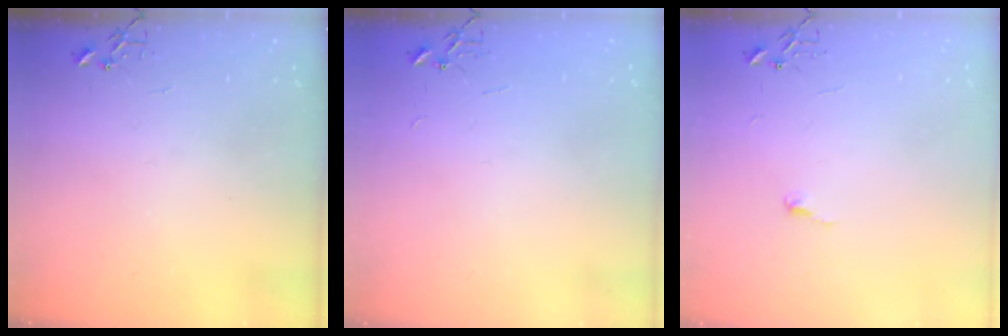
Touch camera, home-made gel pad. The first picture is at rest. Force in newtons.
{"total": 1.8, "press": 1.8, "slide": 0.2}
{"total": 3.7, "press": 3.7, "slide": 0.3}